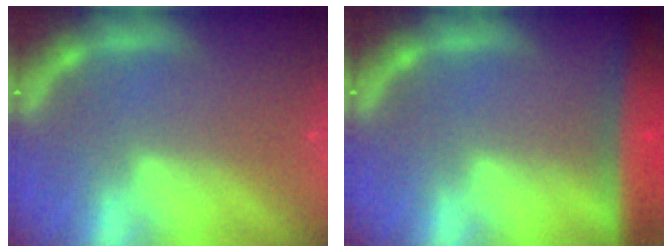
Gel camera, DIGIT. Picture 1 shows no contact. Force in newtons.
{"total": 7.0}